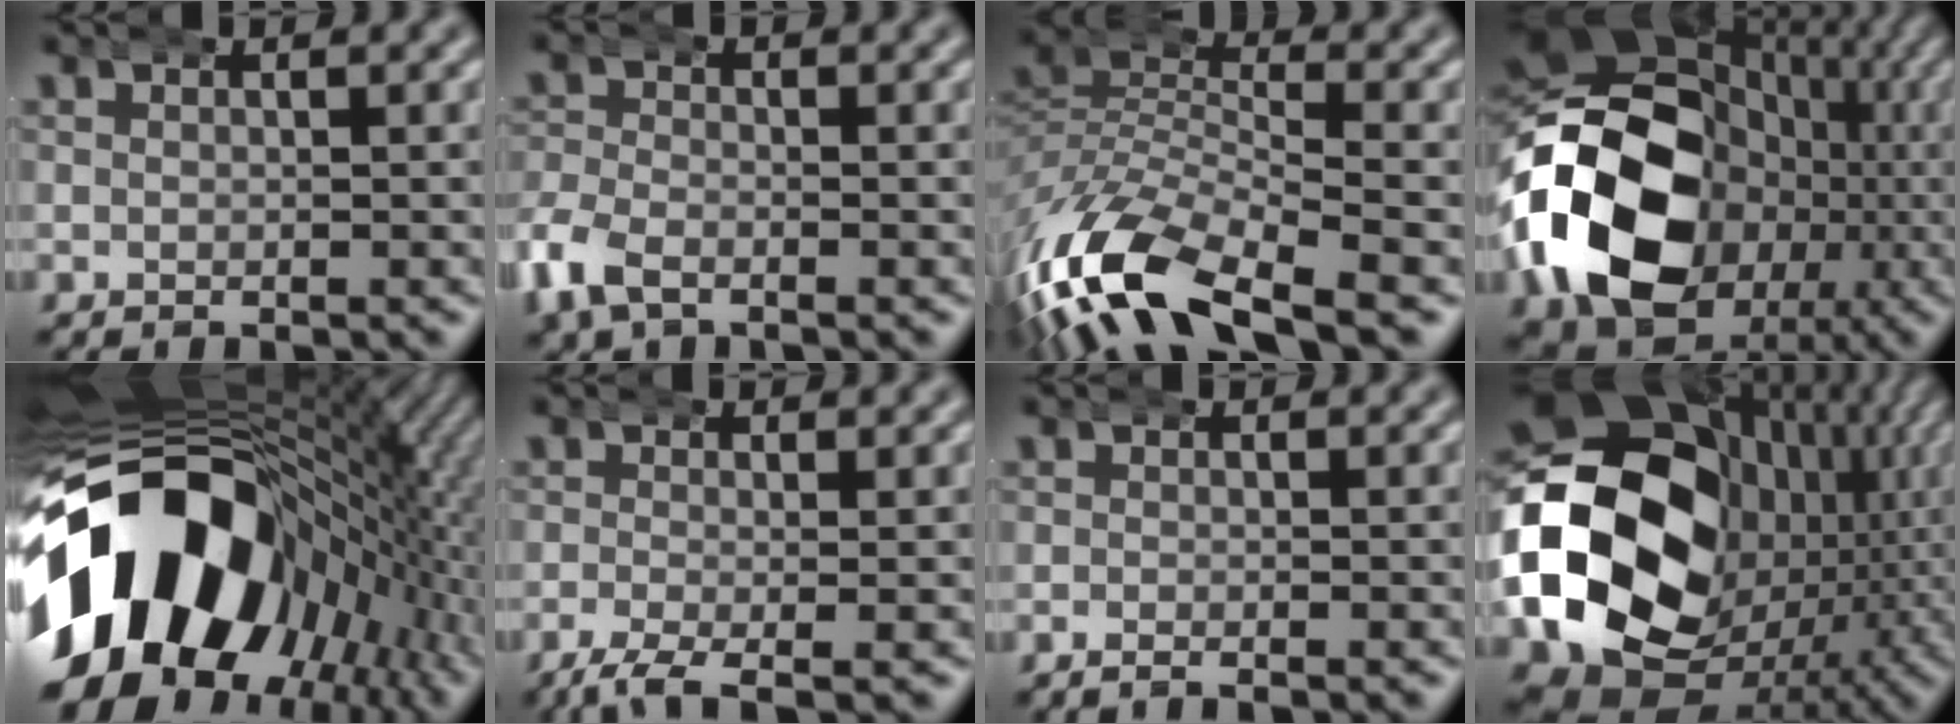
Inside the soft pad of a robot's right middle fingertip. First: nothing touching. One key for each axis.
{"total": 3.6, "fx": -1.8, "fy": 2.4, "fz": 1.9, "tx": -0.062, "ty": -0.010, "tz": -0.030}
{"total": 10.7, "fx": -4.5, "fy": 5.8, "fz": 7.8, "tx": -0.189, "ty": -0.045, "tz": -0.055}
{"total": 23.2, "fx": -0.4, "fy": 17.2, "fz": 15.5, "tx": -0.271, "ty": -0.019, "tz": -0.007}
{"total": 29.3, "fx": -1.5, "fy": 19.4, "fz": 22.0, "tx": -0.342, "ty": -0.008, "tz": -0.023}
{"total": 3.7, "fx": -2.5, "fy": 1.3, "fz": 2.4, "tx": -0.060, "ty": -0.025, "tz": -0.031}
{"total": 1.0, "fx": -0.9, "fy": 0.2, "fz": 0.5, "tx": -0.012, "ty": 0.000, "tz": -0.017}
{"total": 28.1, "fx": -0.4, "fy": 20.4, "fz": 19.3, "tx": -0.332, "ty": -0.048, "tz": 0.001}